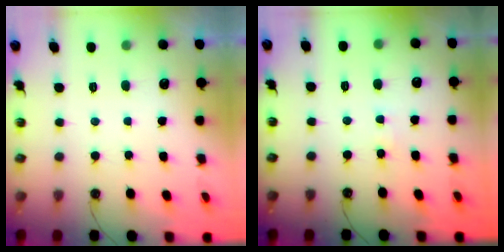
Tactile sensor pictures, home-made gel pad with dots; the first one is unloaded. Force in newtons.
{"total": 1.7, "press": 1.7, "slide": 0.2}